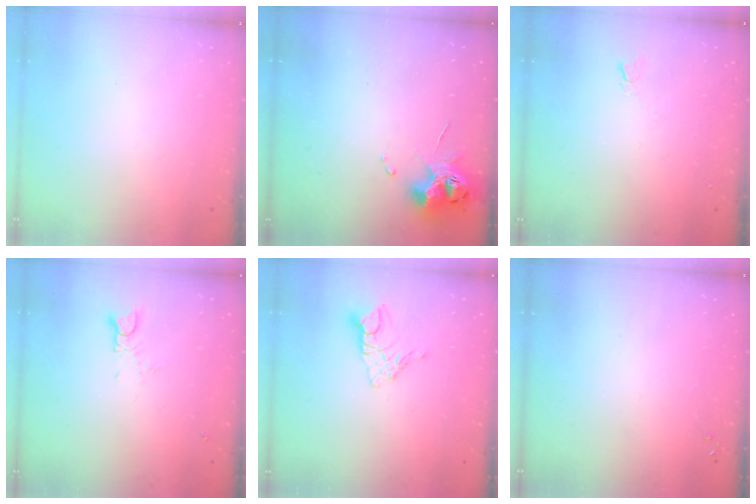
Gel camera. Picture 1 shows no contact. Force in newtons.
{"total": 11.2, "press": 11.2, "slide": 0.5}
{"total": 2.7, "press": 2.6, "slide": 0.5}
{"total": 3.0, "press": 2.9, "slide": 0.3}
{"total": 7.7, "press": 7.7, "slide": 0.7}
{"total": 0.0}